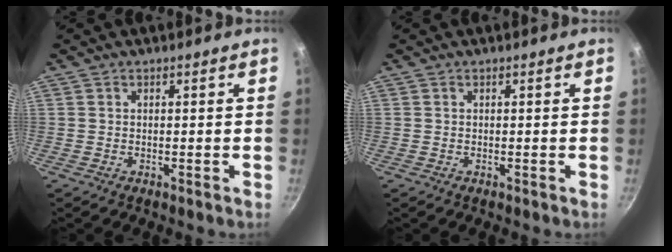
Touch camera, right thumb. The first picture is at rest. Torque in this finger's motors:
{"motor_torque": [0.00, 0.00, -0.18, 0.07, 0.03]}